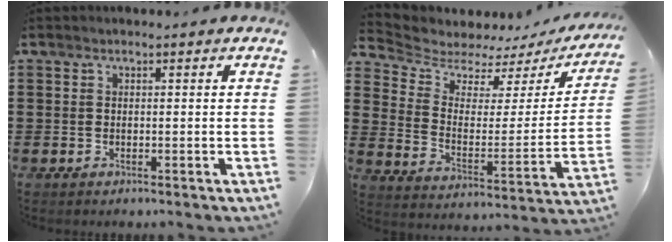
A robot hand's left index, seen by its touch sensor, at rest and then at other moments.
{"total": 4.9, "force": [4.5, 1.8, 1.1], "torque": [-0.054, -0.036, 0.073]}